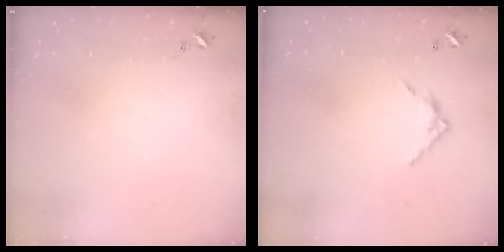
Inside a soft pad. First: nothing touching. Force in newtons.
{"total": 6.7, "press": 6.7, "slide": 0.4}